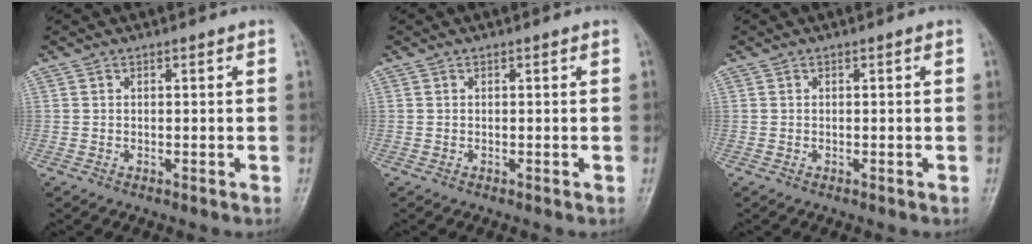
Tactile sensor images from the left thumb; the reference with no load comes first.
{"total": 0.0}
{"total": 0.0}